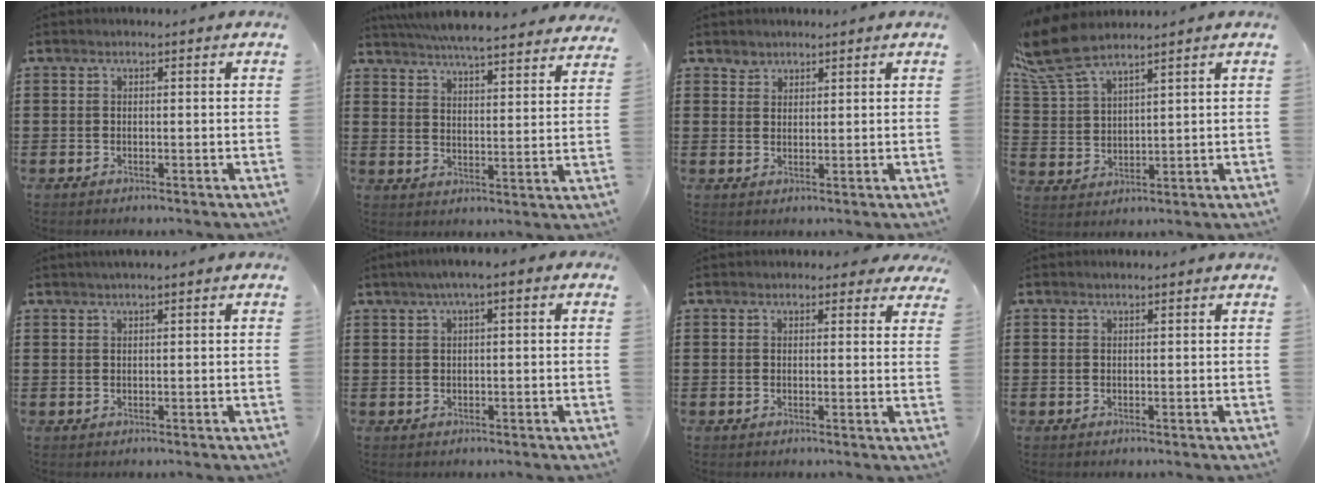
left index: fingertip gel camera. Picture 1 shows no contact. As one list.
[{"total": 5.8, "force": [5.6, -0.2, 1.5], "torque": [-0.053, -0.036, 0.098]}, {"total": 1.9, "force": [1.6, 1.0, -0.2], "torque": [-0.002, 0.004, 0.032]}, {"total": 7.9, "force": [6.2, 2.1, 4.4], "torque": [-0.120, -0.021, 0.112]}, {"total": 0.8, "force": [0.4, 0.0, 0.7], "torque": [-0.012, -0.001, 0.008]}, {"total": 2.0, "force": [0.0, 0.4, 1.9], "torque": [-0.034, 0.004, -0.003]}, {"total": 1.9, "force": [1.6, 1.0, 0.5], "torque": [-0.007, 0.001, 0.028]}, {"total": 0.0}]